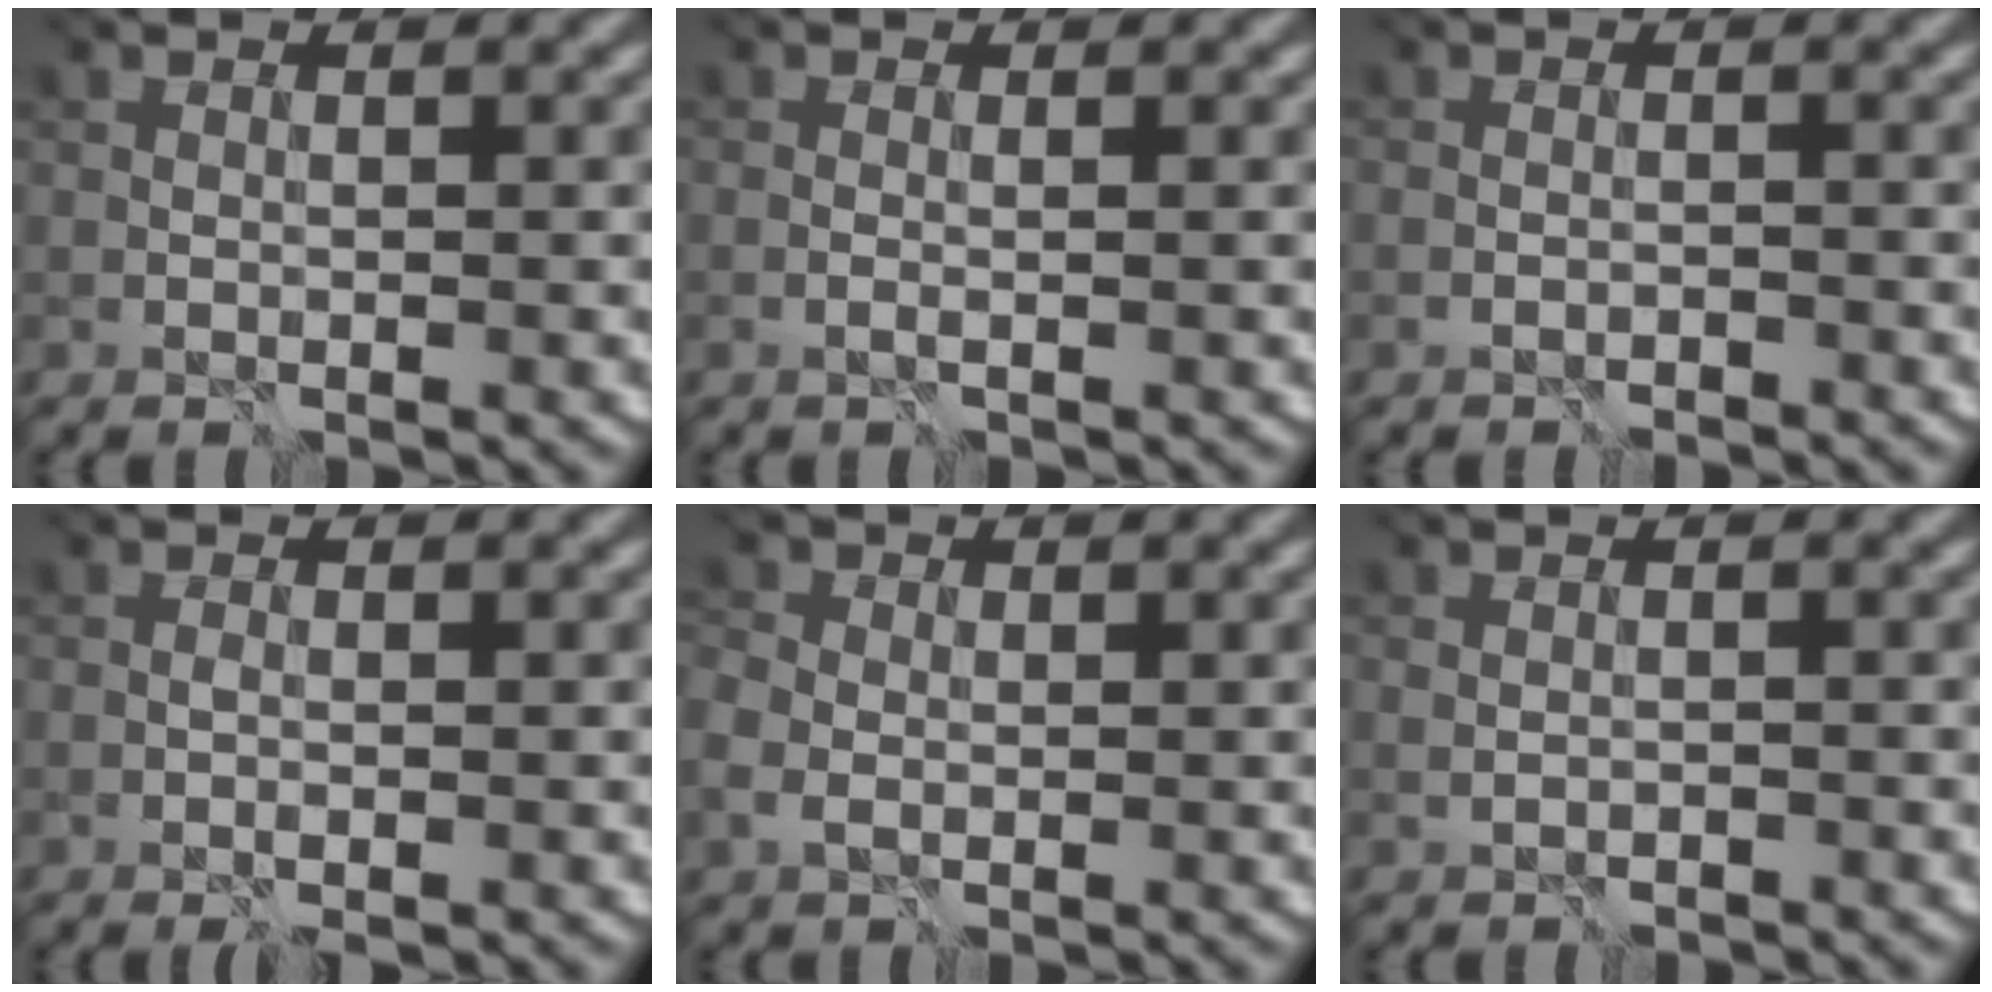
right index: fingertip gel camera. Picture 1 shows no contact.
{"total": 0.8, "force": [-0.4, -0.1, 0.7], "torque": [0.001, 0.011, -0.017]}
{"total": 2.4, "force": [-2.3, -0.3, -0.7], "torque": [0.017, -0.002, -0.036]}
{"total": 2.1, "force": [-2.0, 0.1, 0.8], "torque": [-0.006, 0.004, -0.025]}
{"total": 2.2, "force": [-0.8, 1.7, 1.0], "torque": [-0.040, 0.009, 0.001]}
{"total": 1.1, "force": [-0.8, 0.7, -0.2], "torque": [0.002, 0.001, -0.002]}